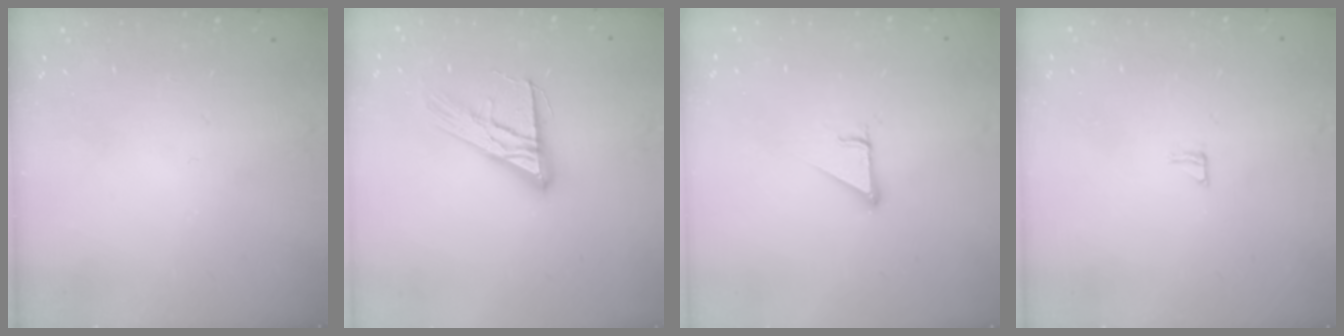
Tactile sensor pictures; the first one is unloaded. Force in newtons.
{"total": 14.0, "press": 14.0, "slide": 1.0}
{"total": 2.9, "press": 2.9, "slide": 0.1}
{"total": 4.3, "press": 4.3, "slide": 0.3}